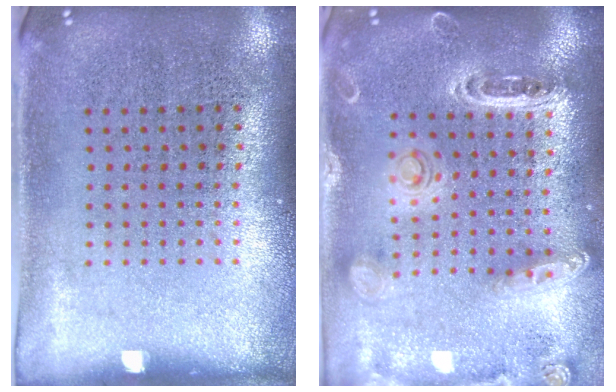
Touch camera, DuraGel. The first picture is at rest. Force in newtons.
{"total": 1.4, "press": 1.4, "slide": 0.0}